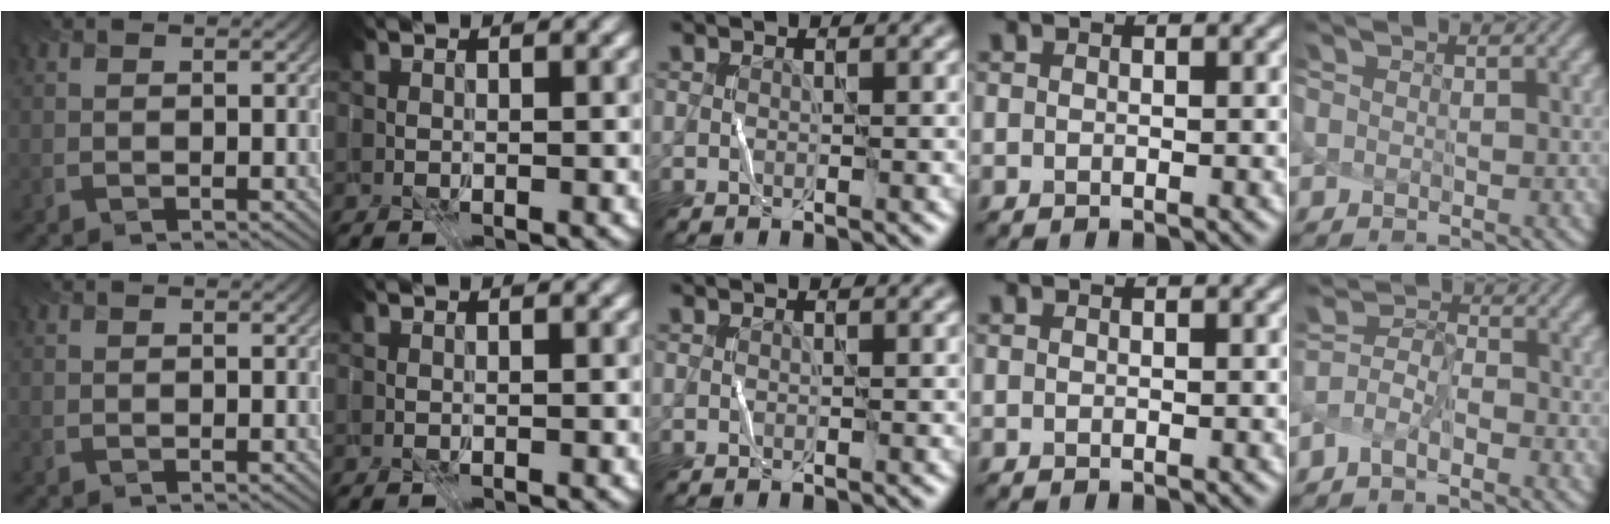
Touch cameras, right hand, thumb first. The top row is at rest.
{"little": {"total": 1.7, "force": [-1.5, 0.2, 0.7], "torque": [-0.016, -0.002, -0.037]}}